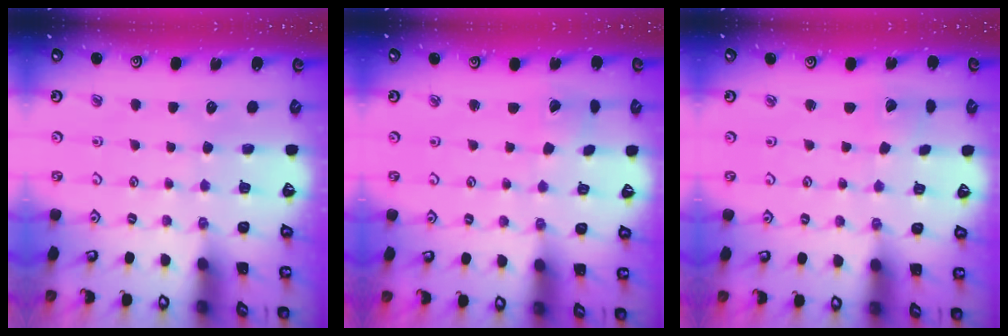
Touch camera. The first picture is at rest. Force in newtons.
{"total": 1.8, "press": 1.8, "slide": 0.2}
{"total": 2.0, "press": 2.0, "slide": 0.1}